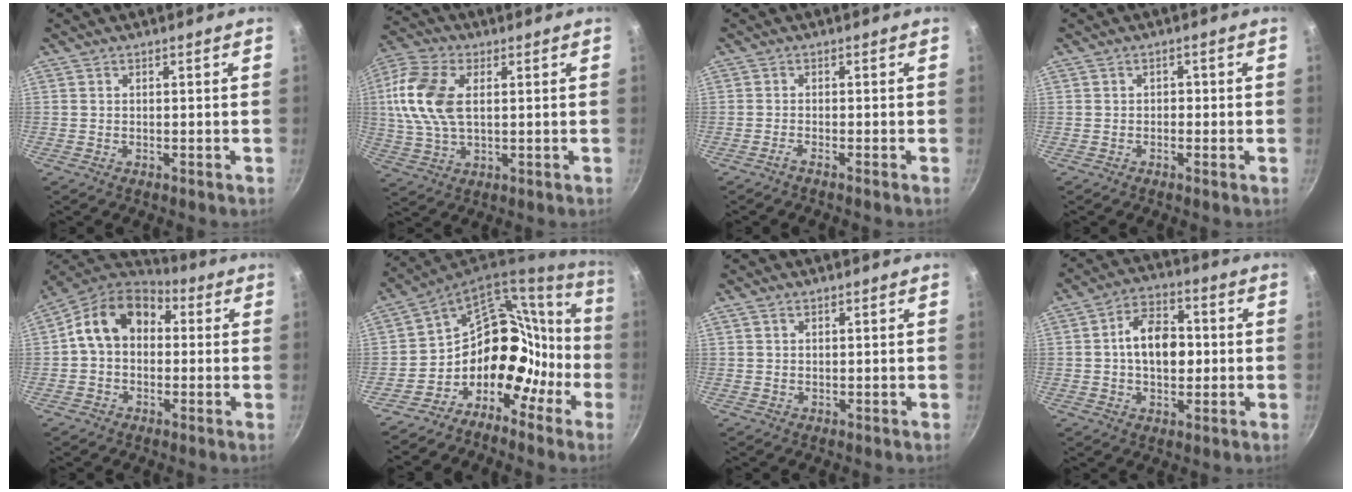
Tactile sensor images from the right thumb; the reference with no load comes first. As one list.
[{"total": 13.4, "force": [2.1, 7.8, 10.7], "torque": [-0.213, 0.010, 0.032]}, {"total": 1.1, "force": [-0.8, -0.3, 0.7], "torque": [-0.026, 0.008, -0.019]}, {"total": 1.2, "force": [-0.4, 1.0, 0.5], "torque": [-0.004, 0.004, -0.008]}, {"total": 13.6, "force": [1.6, 10.4, 8.6], "torque": [-0.112, 0.035, 0.008]}, {"total": 18.3, "force": [-8.1, 14.6, 7.4], "torque": [-0.037, 0.134, -0.145]}, {"total": 1.0, "force": [0.6, 0.6, 0.5], "torque": [-0.005, 0.000, 0.011]}, {"total": 10.8, "force": [0.3, 7.1, 8.1], "torque": [-0.099, 0.018, -0.006]}]